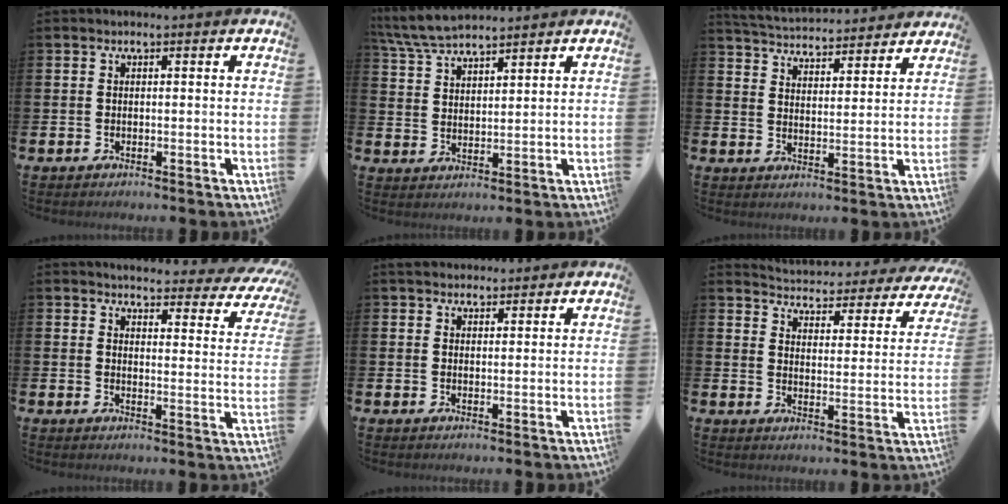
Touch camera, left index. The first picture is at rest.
{"total": 6.3, "force": [5.9, 1.0, 1.9], "torque": [-0.062, -0.018, 0.111]}
{"total": 4.4, "force": [4.4, 0.7, -0.1], "torque": [-0.017, -0.038, 0.074]}
{"total": 3.3, "force": [3.1, 0.8, 0.5], "torque": [-0.018, -0.032, 0.047]}
{"total": 3.1, "force": [2.8, 1.1, 0.5], "torque": [-0.006, -0.007, 0.051]}
{"total": 3.5, "force": [3.4, 0.7, 0.2], "torque": [-0.032, -0.034, 0.052]}